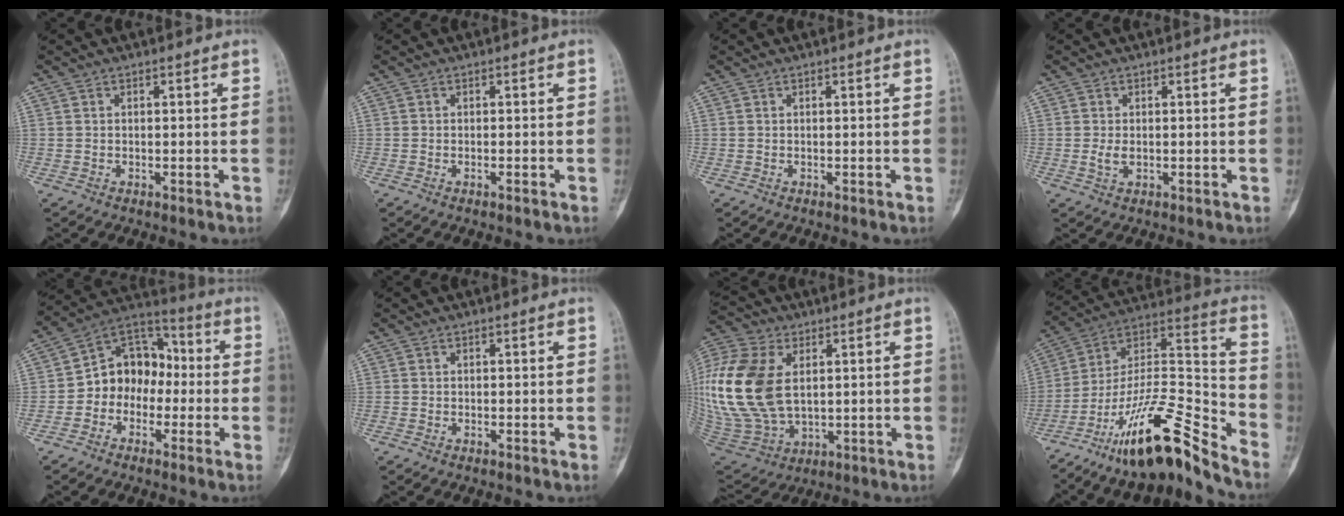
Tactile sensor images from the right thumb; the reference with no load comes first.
{"total": 0.6, "force": [-0.3, 0.1, 0.4], "torque": [-0.009, 0.005, -0.005]}
{"total": 0.0}
{"total": 2.0, "force": [-0.1, 1.2, 1.6], "torque": [-0.036, -0.004, -0.002]}
{"total": 11.6, "force": [-1.9, 9.4, 6.5], "torque": [-0.061, 0.053, -0.052]}
{"total": 0.0}
{"total": 24.6, "force": [3.7, 15.7, 18.6], "torque": [-0.428, -0.012, 0.081]}
{"total": 20.8, "force": [-15.7, 3.9, 13.1], "torque": [-0.227, 0.105, -0.278]}